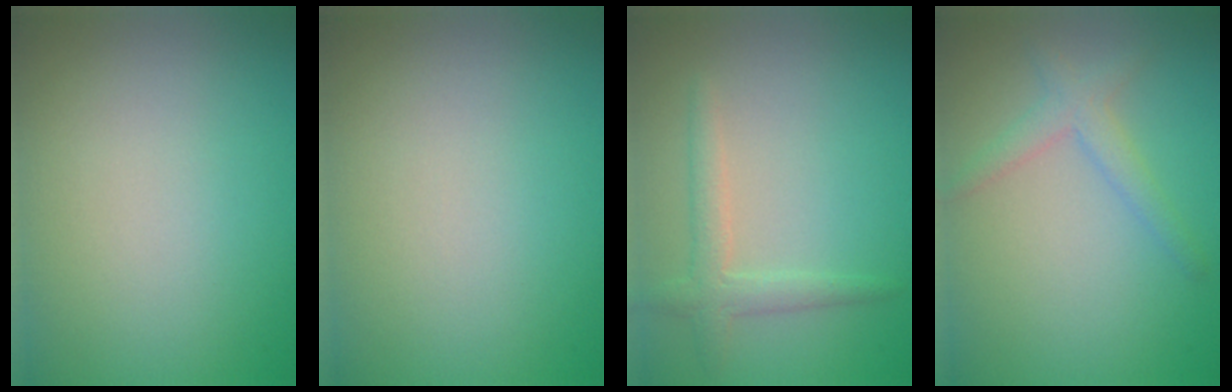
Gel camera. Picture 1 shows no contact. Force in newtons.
{"total": 0.0}
{"total": 2.3, "press": 2.2, "slide": 0.1}
{"total": 2.2, "press": 2.2, "slide": 0.1}